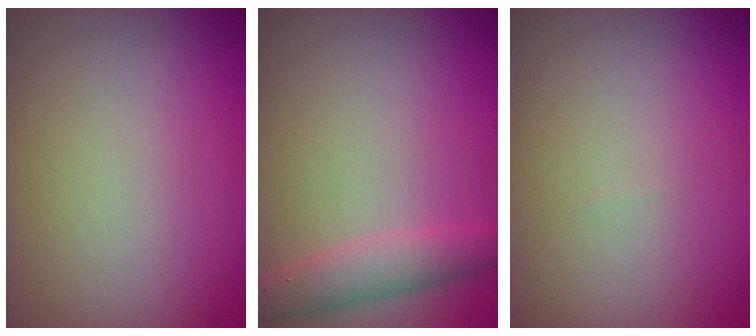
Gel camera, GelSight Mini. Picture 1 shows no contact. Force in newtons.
{"total": 2.8, "press": 2.8, "slide": 0.1}
{"total": 0.0}